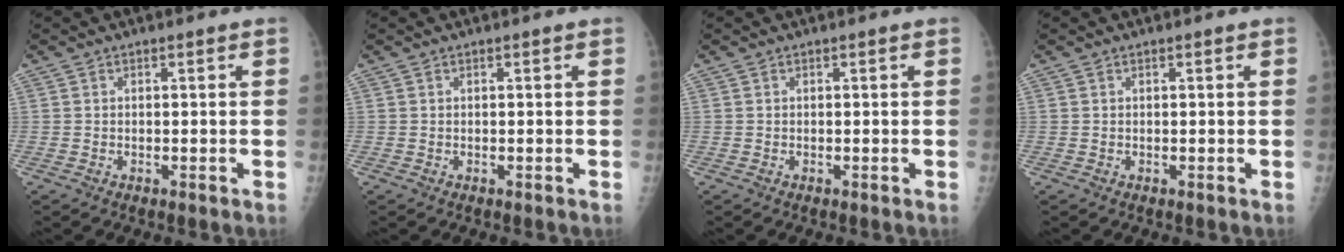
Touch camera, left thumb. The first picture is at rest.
{"total": 0.0}
{"total": 0.0}
{"total": 0.0}